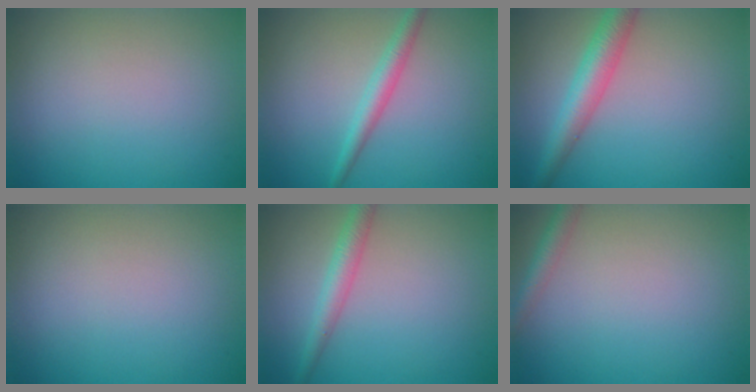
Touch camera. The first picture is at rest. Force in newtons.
{"total": 2.3, "press": 2.3, "slide": 0.0}
{"total": 4.2, "press": 4.2, "slide": 0.1}
{"total": 0.0}
{"total": 2.6, "press": 2.6, "slide": 0.1}
{"total": 1.8, "press": 1.8, "slide": 0.1}